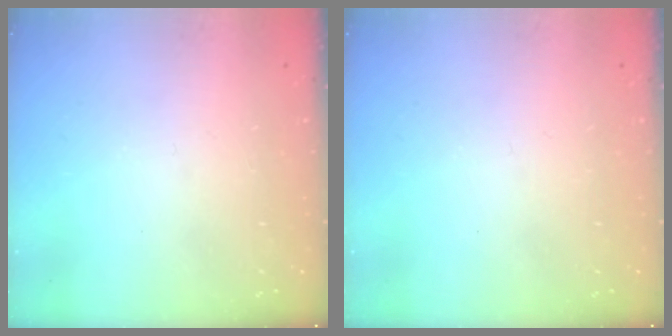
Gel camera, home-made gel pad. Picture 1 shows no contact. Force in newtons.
{"total": 0.0}